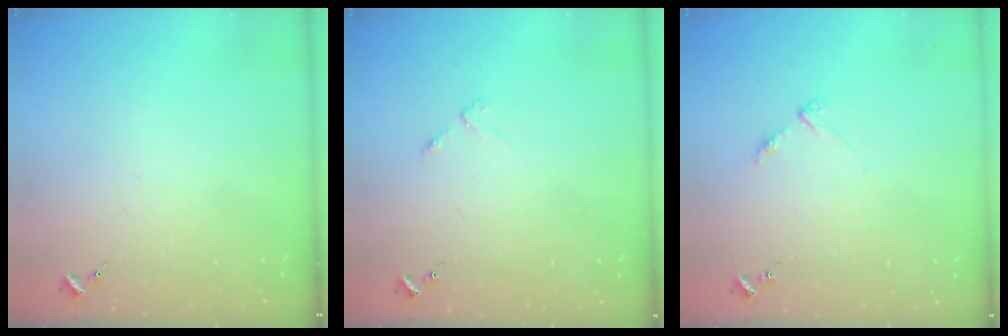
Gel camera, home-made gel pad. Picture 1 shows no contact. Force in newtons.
{"total": 2.5, "press": 2.4, "slide": 0.4}
{"total": 4.0, "press": 4.0, "slide": 0.6}